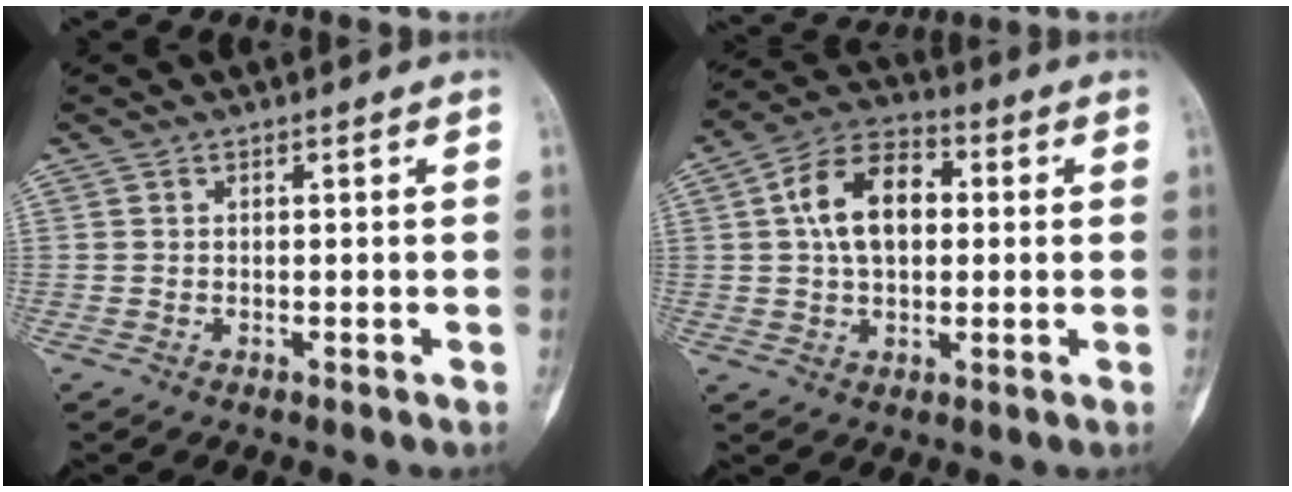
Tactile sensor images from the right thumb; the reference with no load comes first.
{"total": 12.1, "force": [1.8, 7.6, 9.3], "torque": [-0.151, 0.021, 0.025]}